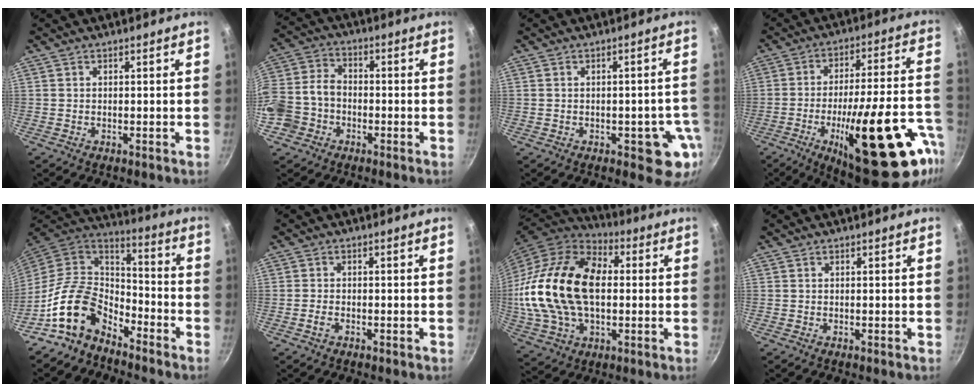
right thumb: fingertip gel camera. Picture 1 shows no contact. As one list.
[{"total": 12.2, "force": [-4.5, 9.5, 6.1], "torque": [-0.110, 0.049, -0.096]}, {"total": 7.3, "force": [-2.4, 3.7, 5.9], "torque": [-0.021, 0.017, -0.026]}, {"total": 29.4, "force": [-12.0, 8.8, 25.4], "torque": [-0.321, 0.033, -0.173]}, {"total": 14.6, "force": [-9.0, 8.9, 7.2], "torque": [-0.105, 0.078, -0.193]}, {"total": 1.4, "force": [-0.8, 0.9, 0.8], "torque": [-0.022, 0.009, -0.017]}, {"total": 27.5, "force": [1.5, 17.4, 21.2], "torque": [-0.402, 0.027, 0.026]}, {"total": 0.0}]